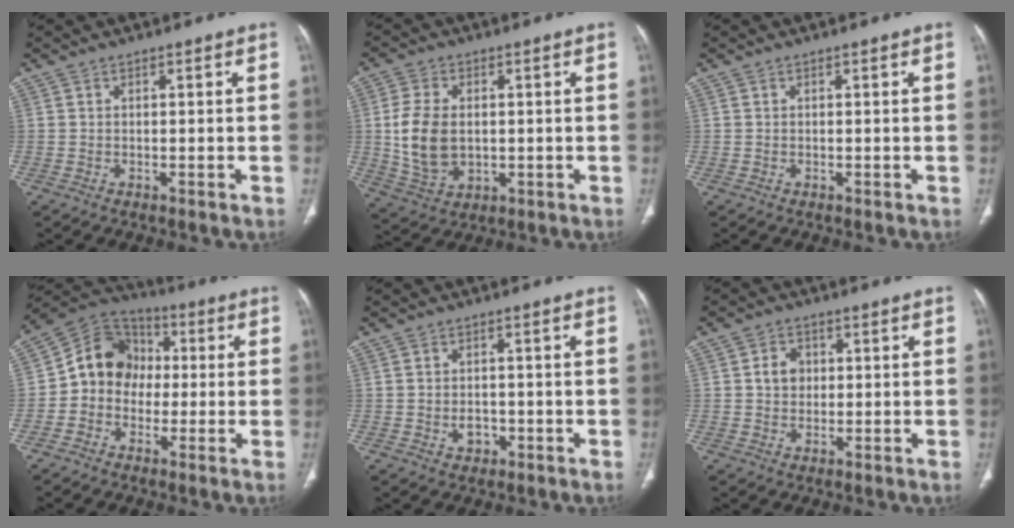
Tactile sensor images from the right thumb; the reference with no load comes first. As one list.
[{"total": 10.8, "force": [0.3, 7.2, 8.0], "torque": [-0.155, -0.005, 0.017]}, {"total": 0.0}, {"total": 12.0, "force": [-0.5, 10.4, 6.0], "torque": [-0.071, 0.034, -0.026]}, {"total": 3.0, "force": [-0.8, 2.4, 1.6], "torque": [-0.016, 0.006, -0.008]}, {"total": 4.1, "force": [0.6, 3.4, 2.1], "torque": [-0.018, 0.005, 0.008]}]